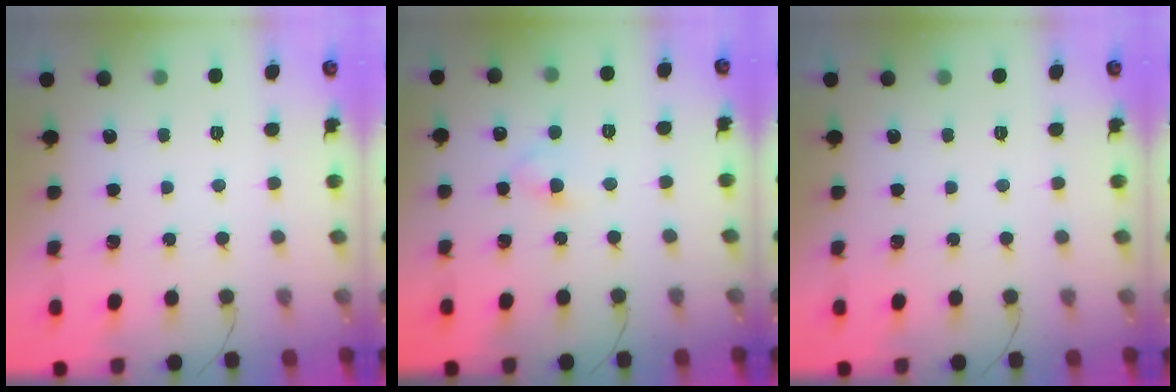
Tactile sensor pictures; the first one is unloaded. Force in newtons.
{"total": 3.3, "press": 3.0, "slide": 1.4}
{"total": 0.0}